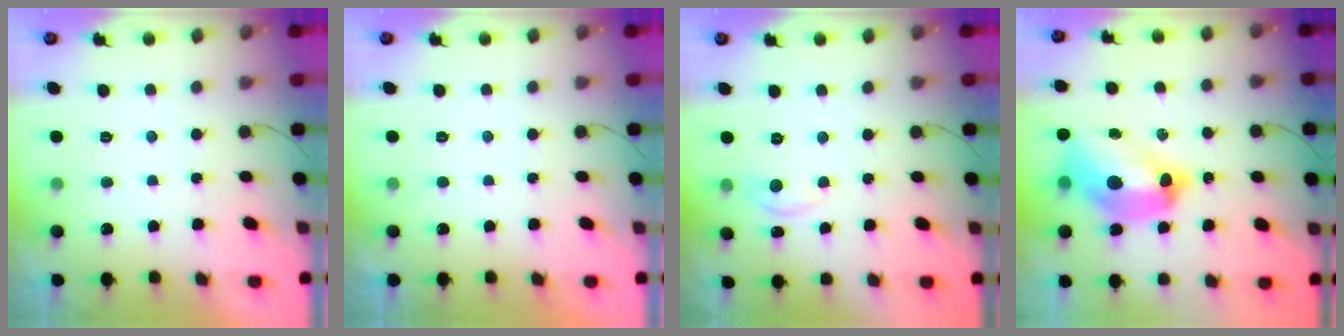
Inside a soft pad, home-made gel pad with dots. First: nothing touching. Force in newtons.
{"total": 0.0}
{"total": 3.6, "press": 3.6, "slide": 0.4}
{"total": 15.6, "press": 15.5, "slide": 1.4}